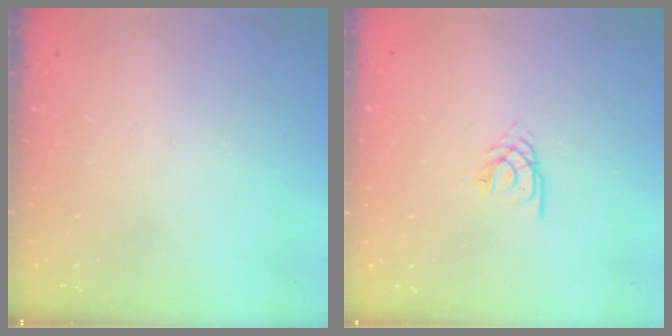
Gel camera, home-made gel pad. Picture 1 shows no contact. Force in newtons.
{"total": 2.3, "press": 2.3, "slide": 0.2}